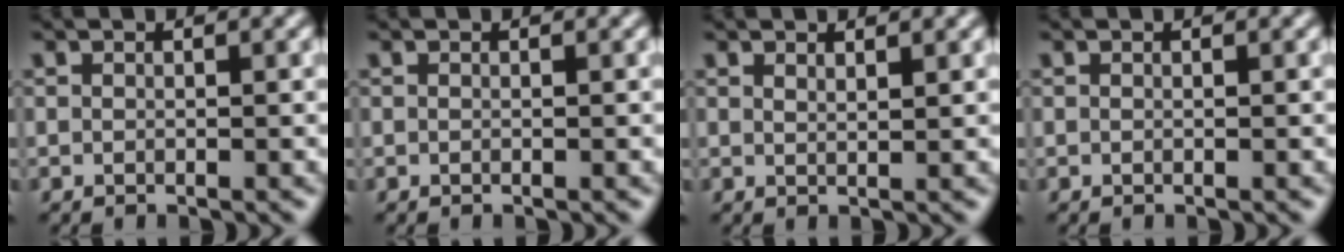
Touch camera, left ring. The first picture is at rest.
{"total": 0.0}
{"total": 0.9, "force": [0.8, 0.2, 0.4], "torque": [-0.003, 0.000, 0.014]}
{"total": 0.0}